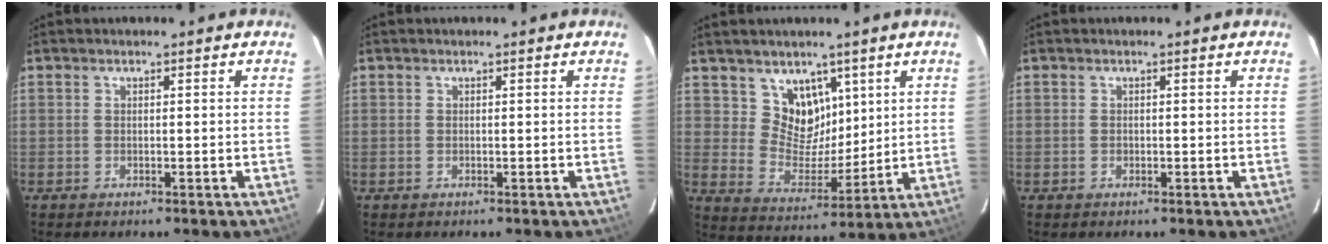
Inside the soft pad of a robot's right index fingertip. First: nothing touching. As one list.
[{"total": 0.0}, {"total": 8.8, "force": [5.2, 6.6, 2.7], "torque": [-0.039, -0.012, 0.104]}, {"total": 0.6, "force": [-0.1, 0.5, 0.2], "torque": [-0.001, 0.000, -0.002]}]